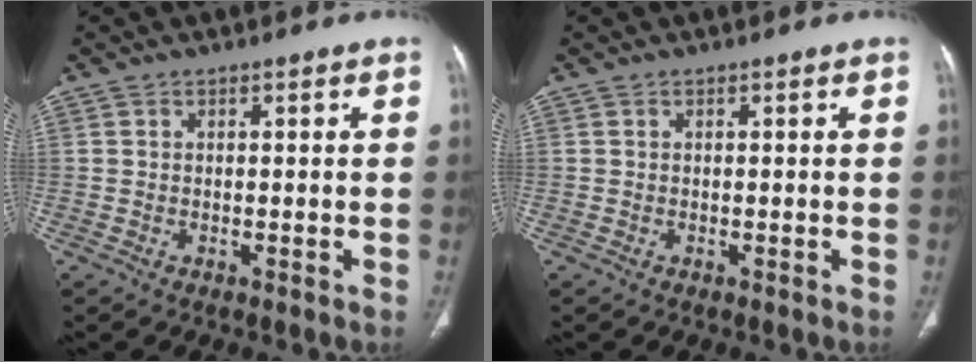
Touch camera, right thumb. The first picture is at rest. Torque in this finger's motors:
{"motor_torque": [0.01, 0.00, -0.03, -0.01, 0.03]}